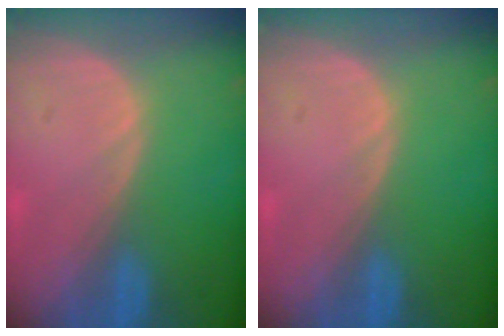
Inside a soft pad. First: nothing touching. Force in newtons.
{"total": 0.0}